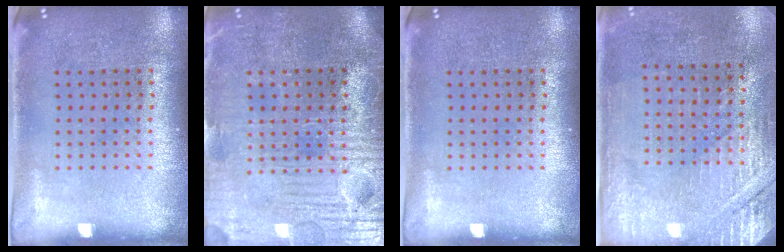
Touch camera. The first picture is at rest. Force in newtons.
{"total": 4.0, "press": 3.7, "slide": 1.5}
{"total": 0.0}
{"total": 2.8, "press": 2.7, "slide": 0.9}